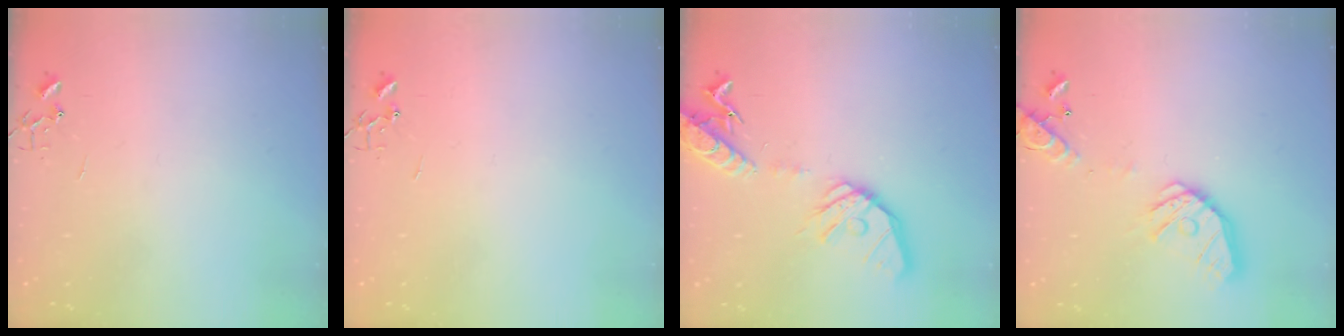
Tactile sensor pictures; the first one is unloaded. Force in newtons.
{"total": 0.0}
{"total": 17.8, "press": 17.5, "slide": 3.0}
{"total": 16.9, "press": 16.7, "slide": 3.0}